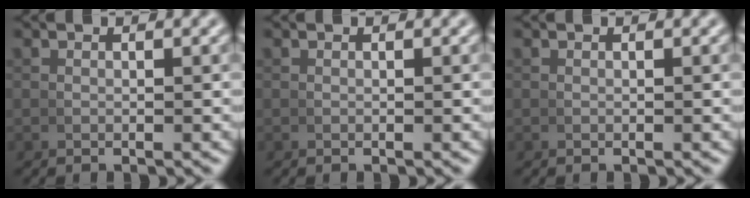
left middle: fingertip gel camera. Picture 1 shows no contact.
{"total": 0.0}
{"total": 0.0}